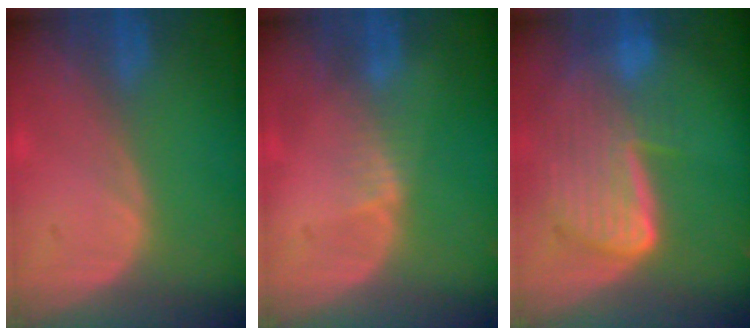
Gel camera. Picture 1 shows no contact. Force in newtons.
{"total": 1.6, "press": 1.6, "slide": 0.3}
{"total": 9.2, "press": 8.0, "slide": 4.5}